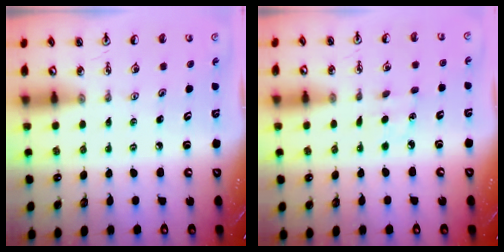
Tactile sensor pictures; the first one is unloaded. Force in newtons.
{"total": 2.9, "press": 2.9, "slide": 0.3}